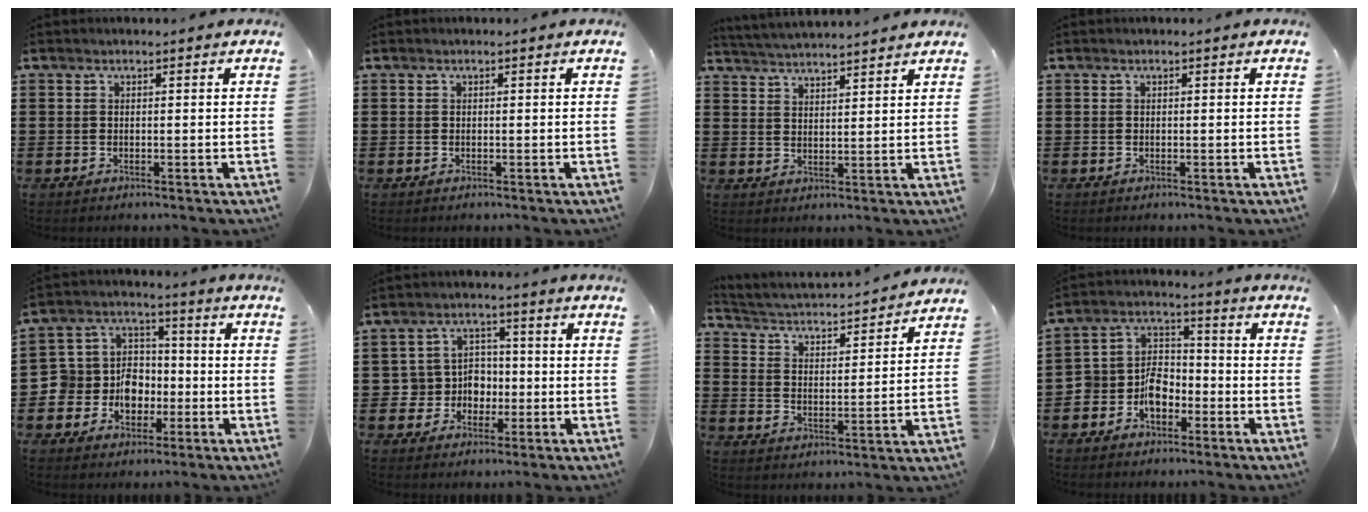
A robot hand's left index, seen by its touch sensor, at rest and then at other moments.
{"total": 0.0}
{"total": 3.3, "force": [3.2, -0.5, -0.2], "torque": [-0.008, -0.016, 0.057]}
{"total": 0.0}
{"total": 7.4, "force": [-1.7, 7.1, 1.1], "torque": [-0.059, 0.004, -0.028]}
{"total": 5.7, "force": [-0.9, 5.4, 1.4], "torque": [-0.047, 0.016, -0.015]}
{"total": 2.5, "force": [2.5, 0.2, 0.5], "torque": [-0.029, -0.028, 0.031]}
{"total": 6.4, "force": [-3.5, 4.6, 2.9], "torque": [-0.074, 0.012, -0.071]}